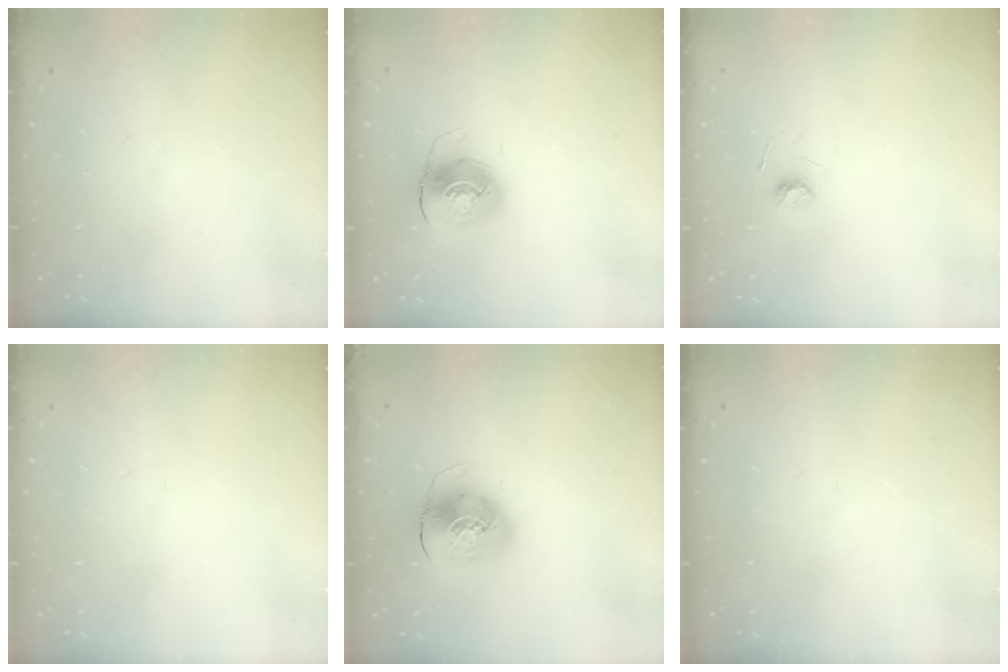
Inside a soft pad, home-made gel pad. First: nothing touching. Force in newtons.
{"total": 8.6, "press": 8.6, "slide": 0.6}
{"total": 3.6, "press": 3.6, "slide": 0.5}
{"total": 0.0}
{"total": 10.4, "press": 10.2, "slide": 1.8}
{"total": 0.0}